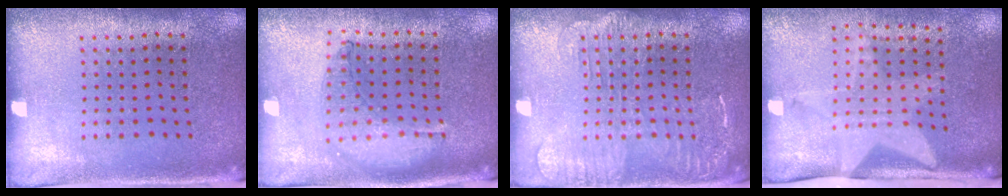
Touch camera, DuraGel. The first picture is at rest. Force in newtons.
{"total": 0.9, "press": 0.9, "slide": 0.2}
{"total": 2.8, "press": 2.7, "slide": 0.4}
{"total": 2.1, "press": 1.5, "slide": 1.4}